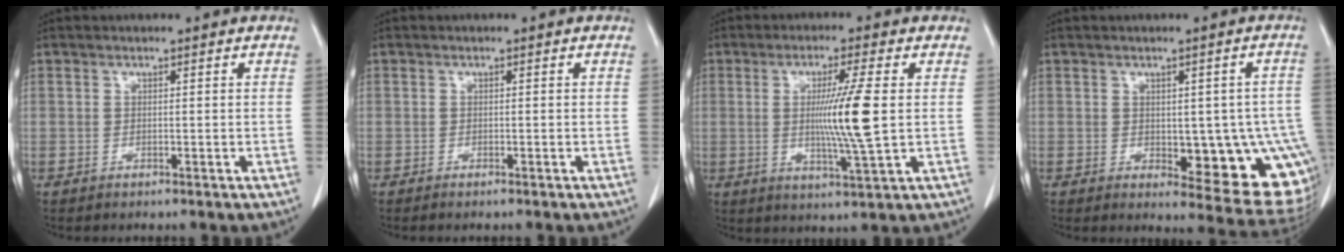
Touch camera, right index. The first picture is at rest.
{"total": 0.6, "force": [-0.5, 0.0, 0.4], "torque": [-0.013, -0.002, -0.008]}
{"total": 9.6, "force": [0.5, -1.0, 9.5], "torque": [-0.171, -0.018, 0.009]}
{"total": 13.8, "force": [-2.7, 4.8, 12.7], "torque": [-0.097, 0.008, -0.014]}